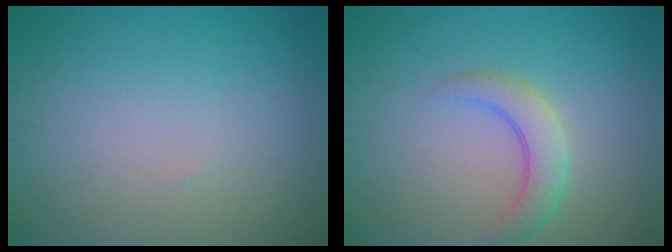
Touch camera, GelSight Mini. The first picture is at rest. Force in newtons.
{"total": 3.0, "press": 3.0, "slide": 0.2}